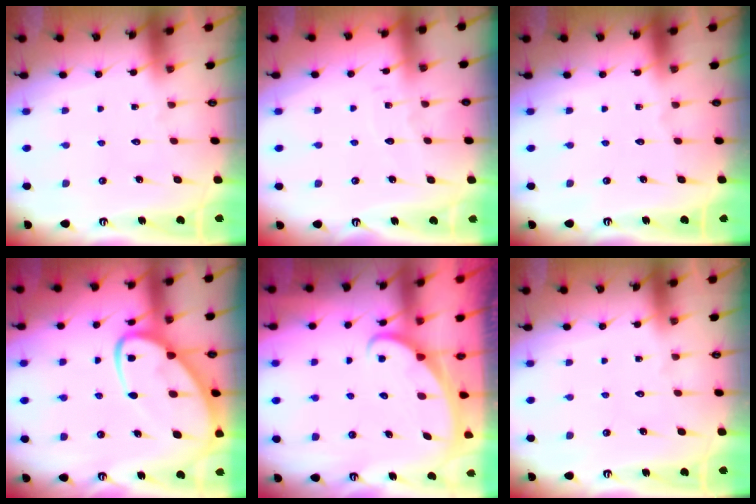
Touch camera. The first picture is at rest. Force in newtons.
{"total": 2.2, "press": 2.2, "slide": 0.2}
{"total": 0.0}
{"total": 12.5, "press": 12.4, "slide": 1.2}
{"total": 2.1, "press": 2.1, "slide": 0.1}
{"total": 0.0}